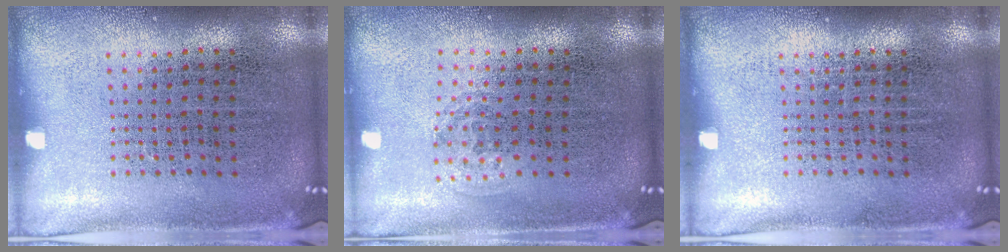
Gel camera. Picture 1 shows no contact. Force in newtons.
{"total": 1.0, "press": 0.6, "slide": 0.8}
{"total": 0.0}